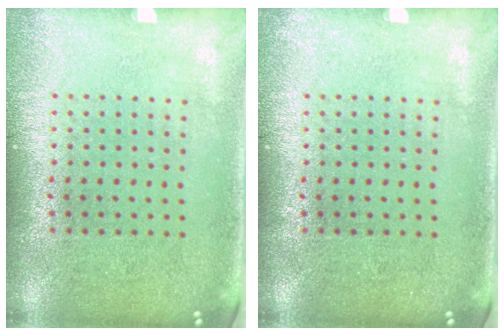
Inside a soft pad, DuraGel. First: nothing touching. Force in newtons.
{"total": 0.0}